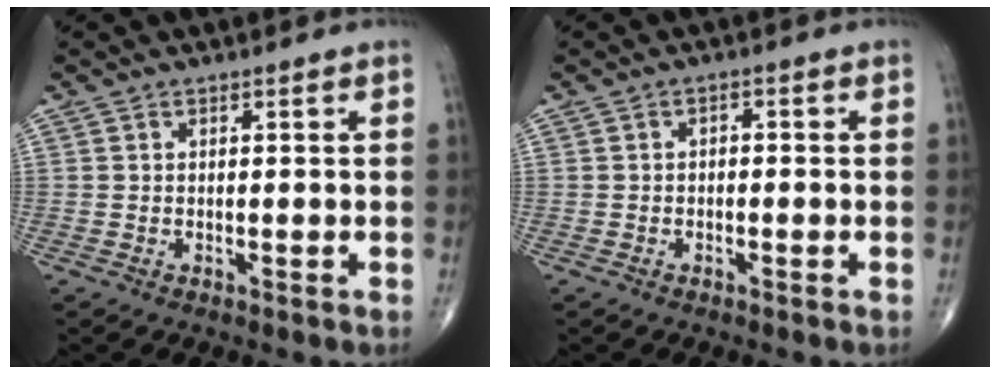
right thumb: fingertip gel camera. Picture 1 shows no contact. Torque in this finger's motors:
{"motor_torque": [-0.26, -0.44, -0.08, -0.08, 0.02]}